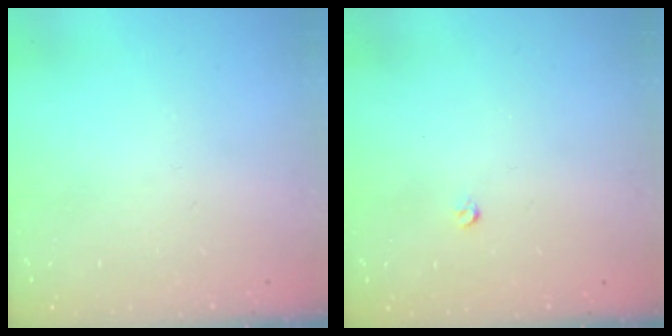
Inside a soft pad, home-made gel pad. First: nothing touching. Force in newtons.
{"total": 2.6, "press": 2.5, "slide": 0.4}